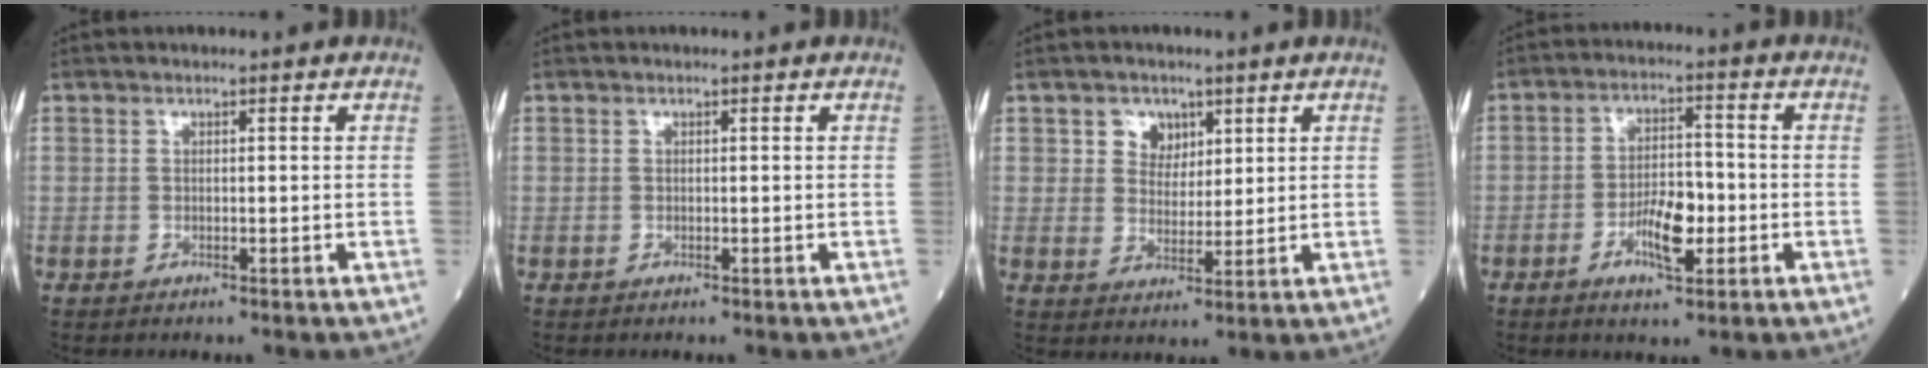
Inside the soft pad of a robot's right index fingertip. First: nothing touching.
{"total": 0.0}
{"total": 4.1, "force": [2.1, 3.3, 1.4], "torque": [-0.020, 0.004, 0.038]}
{"total": 6.8, "force": [-2.3, 2.4, 5.9], "torque": [-0.111, 0.006, -0.035]}